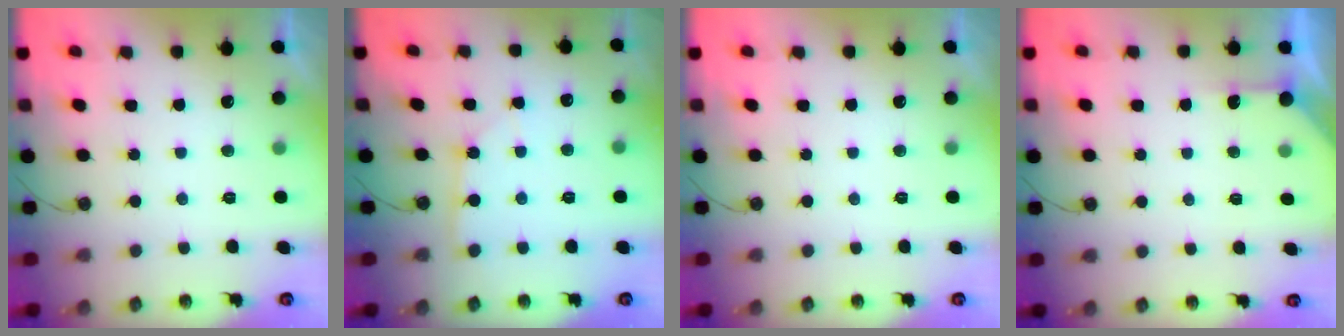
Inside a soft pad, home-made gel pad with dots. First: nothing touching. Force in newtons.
{"total": 2.5, "press": 2.5, "slide": 0.2}
{"total": 0.0}
{"total": 2.6, "press": 2.6, "slide": 0.3}